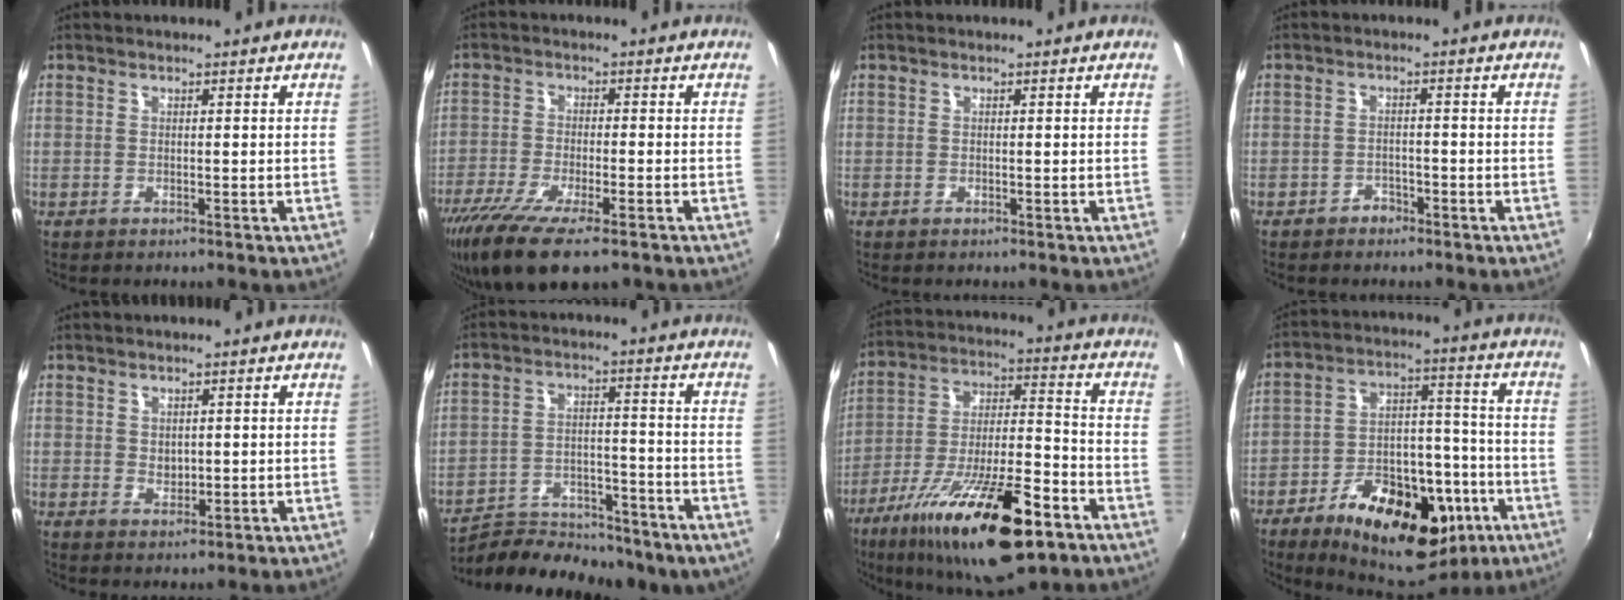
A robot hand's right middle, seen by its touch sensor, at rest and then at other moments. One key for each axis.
{"total": 12.6, "fx": -8.7, "fy": 3.0, "fz": 8.6, "tx": -0.184, "ty": -0.048, "tz": -0.155}
{"total": 0.0}
{"total": 2.3, "fx": -1.8, "fy": 1.4, "fz": 0.2, "tx": -0.010, "ty": 0.003, "tz": -0.029}
{"total": 1.9, "fx": 0.4, "fy": 1.6, "fz": 1.0, "tx": -0.013, "ty": 0.000, "tz": 0.007}
{"total": 19.1, "fx": -15.5, "fy": 7.3, "fz": 8.5, "tx": -0.167, "ty": -0.011, "tz": -0.221}
{"total": 24.1, "fx": -14.0, "fy": 6.9, "fz": 18.3, "tx": -0.324, "ty": -0.042, "tz": -0.228}
{"total": 23.7, "fx": -12.7, "fy": 11.7, "fz": 16.2, "tx": -0.274, "ty": 0.007, "tz": -0.175}